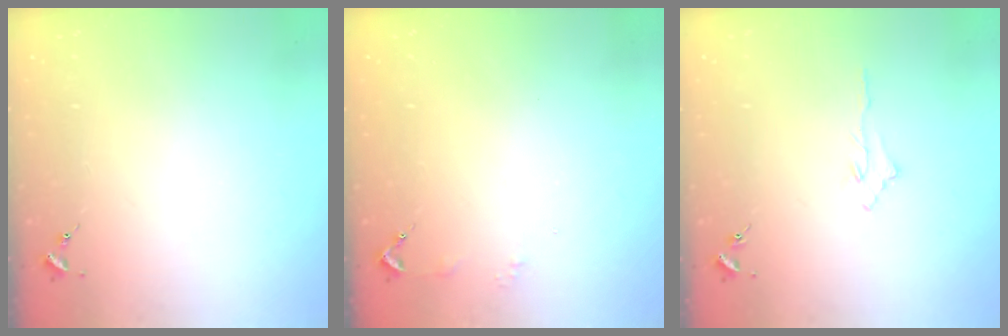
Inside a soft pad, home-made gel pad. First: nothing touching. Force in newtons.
{"total": 2.9, "press": 2.8, "slide": 0.3}
{"total": 2.9, "press": 2.9, "slide": 0.4}